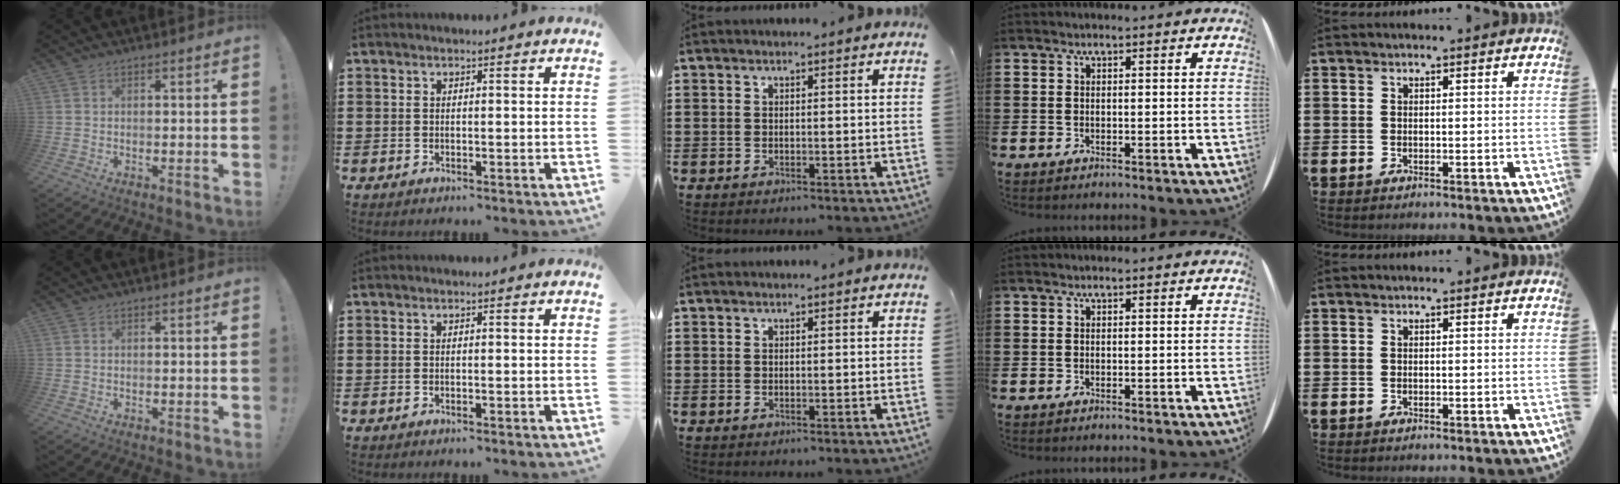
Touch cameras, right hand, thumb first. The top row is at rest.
{}